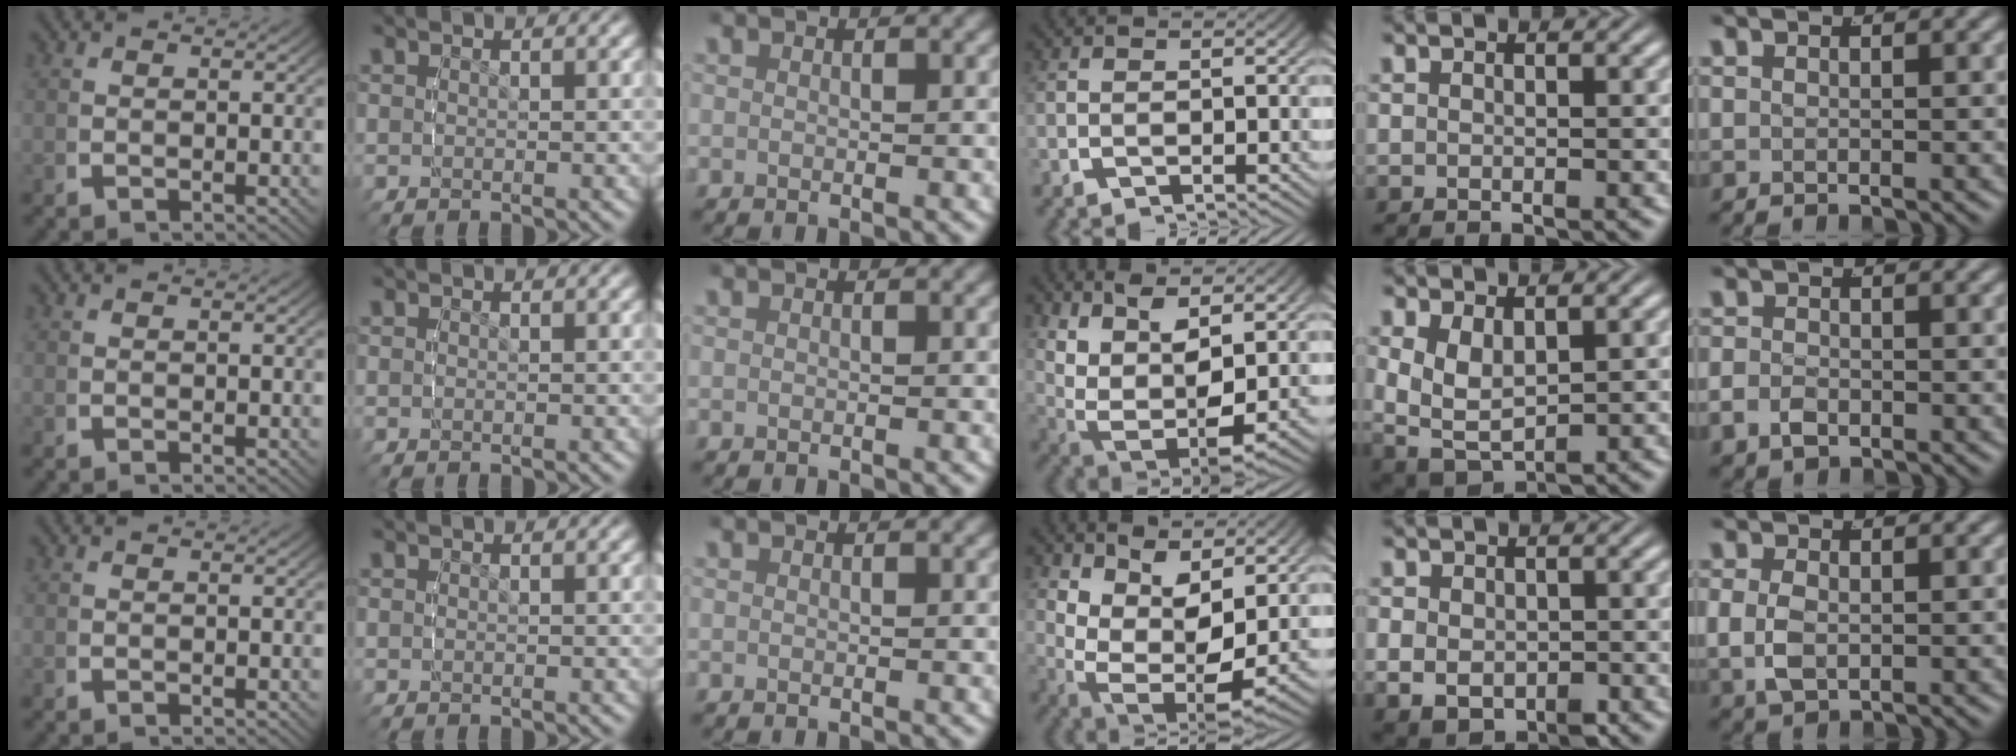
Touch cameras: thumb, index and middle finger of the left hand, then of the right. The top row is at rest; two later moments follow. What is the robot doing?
{"motion": "lift_and_place", "object": "air blower"}